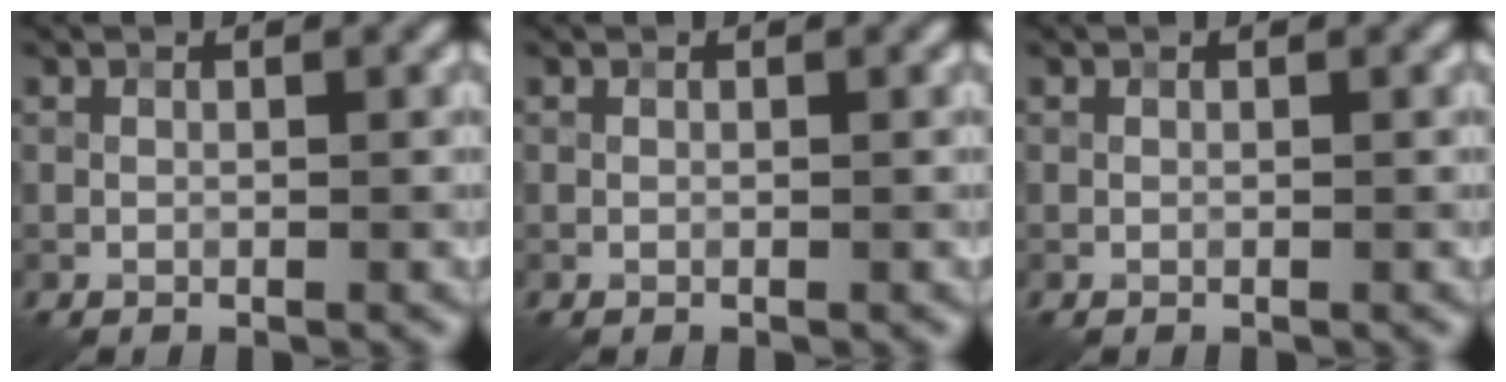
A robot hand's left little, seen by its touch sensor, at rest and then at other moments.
{"total": 0.0}
{"total": 0.0}